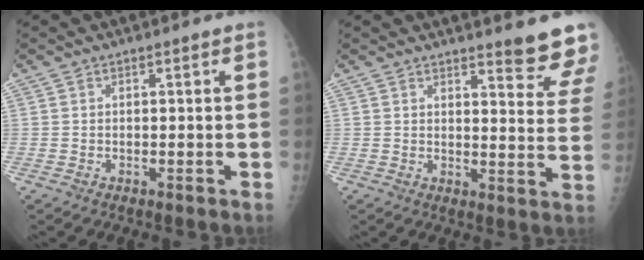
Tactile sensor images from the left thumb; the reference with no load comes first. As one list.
[{"total": 9.5, "force": [8.6, 0.6, 4.0], "torque": [-0.026, -0.078, 0.092]}]